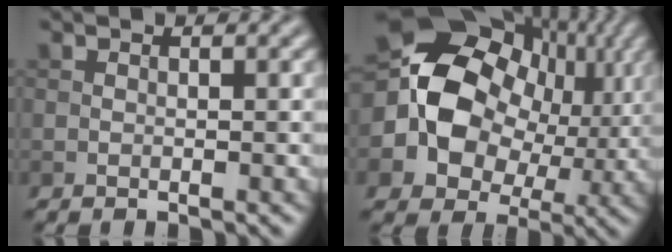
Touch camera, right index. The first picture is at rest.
{"total": 16.4, "force": [1.3, 13.2, 9.7], "torque": [-0.188, -0.003, 0.027]}